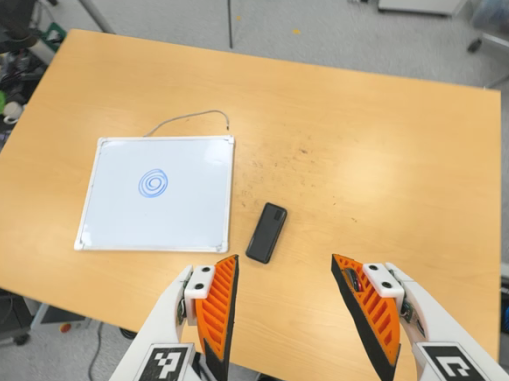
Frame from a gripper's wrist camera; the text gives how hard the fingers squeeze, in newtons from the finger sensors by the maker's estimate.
{"total": 0.0}